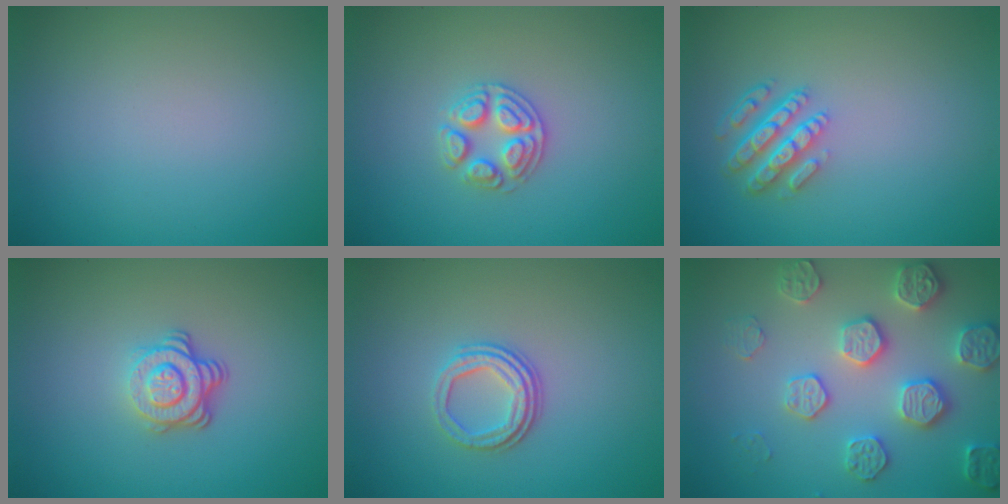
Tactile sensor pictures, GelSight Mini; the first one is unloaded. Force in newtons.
{"total": 2.7, "press": 2.6, "slide": 0.7}
{"total": 4.3, "press": 3.4, "slide": 2.7}
{"total": 3.6, "press": 2.6, "slide": 2.5}
{"total": 3.1, "press": 2.3, "slide": 2.0}
{"total": 4.9, "press": 4.9, "slide": 0.4}